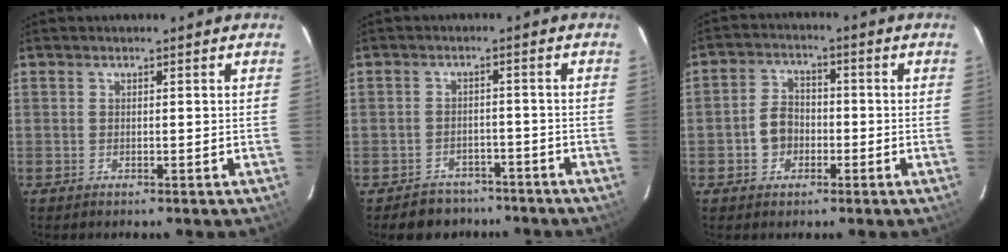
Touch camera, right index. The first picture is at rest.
{"total": 6.6, "force": [-5.1, 4.1, 0.2], "torque": [-0.016, 0.027, -0.069]}
{"total": 5.4, "force": [-1.7, 4.6, 2.4], "torque": [-0.052, 0.019, -0.025]}